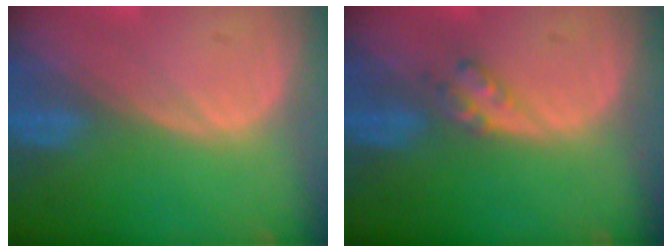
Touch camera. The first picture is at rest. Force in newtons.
{"total": 2.4, "press": 2.4, "slide": 0.2}